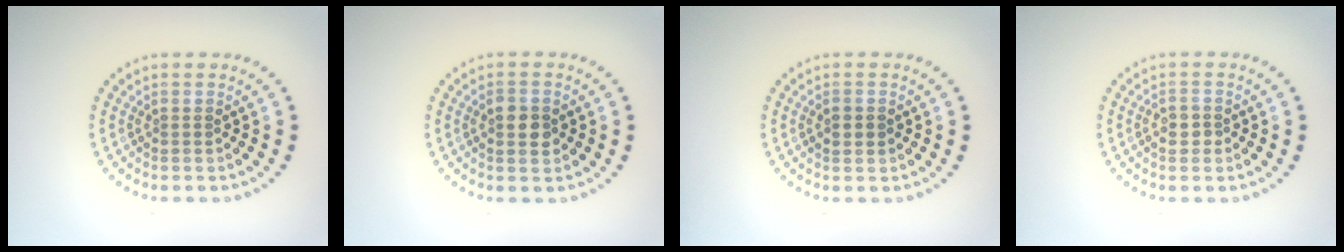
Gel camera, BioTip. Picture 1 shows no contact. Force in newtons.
{"total": 2.0, "press": 2.0, "slide": 0.1}
{"total": 1.1, "press": 1.1, "slide": 0.2}
{"total": 1.5, "press": 1.5, "slide": 0.2}